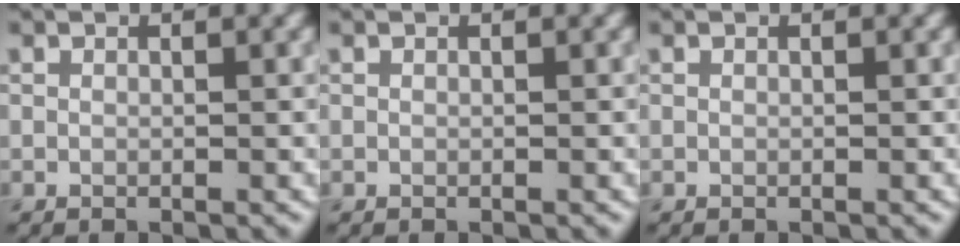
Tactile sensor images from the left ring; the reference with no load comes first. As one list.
[{"total": 0.0}, {"total": 0.0}]